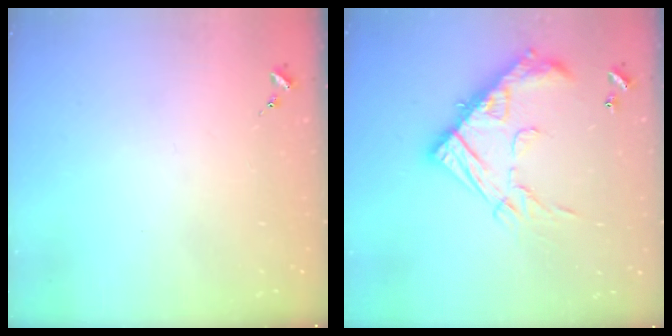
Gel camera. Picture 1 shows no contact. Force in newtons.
{"total": 21.7, "press": 21.6, "slide": 1.9}